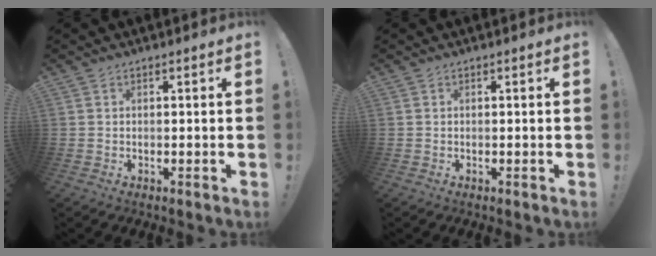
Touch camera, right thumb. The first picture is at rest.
{"total": 0.0}